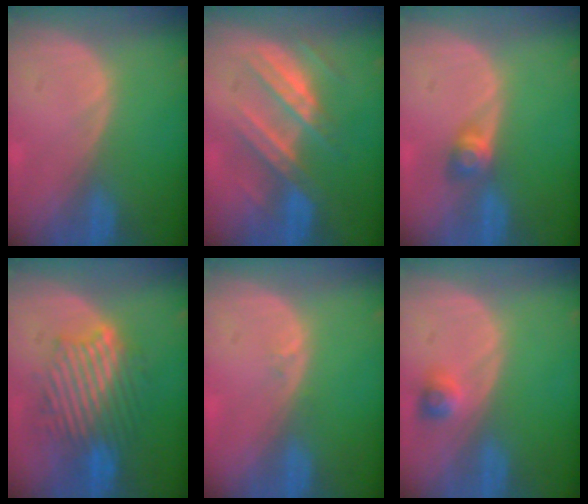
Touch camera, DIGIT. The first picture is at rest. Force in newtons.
{"total": 7.2, "press": 7.1, "slide": 0.9}
{"total": 3.0, "press": 2.6, "slide": 1.5}
{"total": 9.3, "press": 9.3, "slide": 0.5}
{"total": 0.6, "press": 0.5, "slide": 0.4}
{"total": 2.3, "press": 2.2, "slide": 0.3}